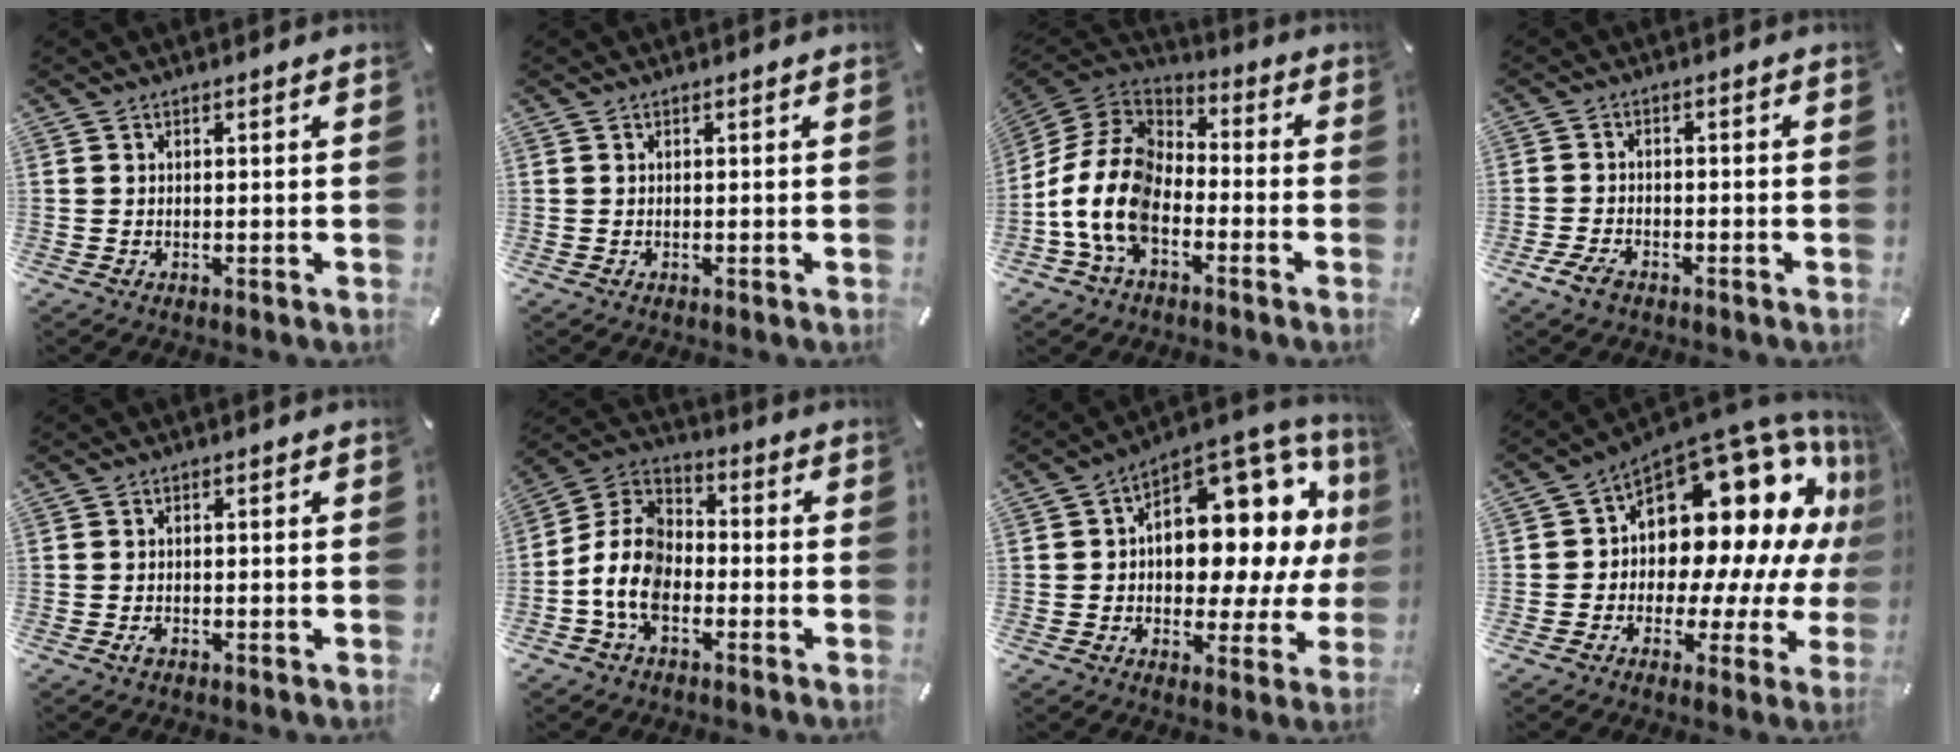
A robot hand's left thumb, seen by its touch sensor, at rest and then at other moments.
{"total": 0.0}
{"total": 14.9, "force": [-6.5, 9.7, 9.3], "torque": [-0.221, 0.025, -0.131]}
{"total": 4.0, "force": [-2.6, 2.1, 2.0], "torque": [-0.051, 0.009, -0.054]}
{"total": 1.6, "force": [-0.8, 0.8, 1.1], "torque": [-0.027, -0.001, -0.017]}
{"total": 11.2, "force": [-4.8, 7.7, 6.6], "torque": [-0.167, 0.015, -0.098]}
{"total": 13.3, "force": [4.3, 8.7, 9.1], "torque": [-0.097, -0.068, 0.068]}
{"total": 19.7, "force": [8.0, 12.4, 13.0], "torque": [-0.172, -0.089, 0.145]}